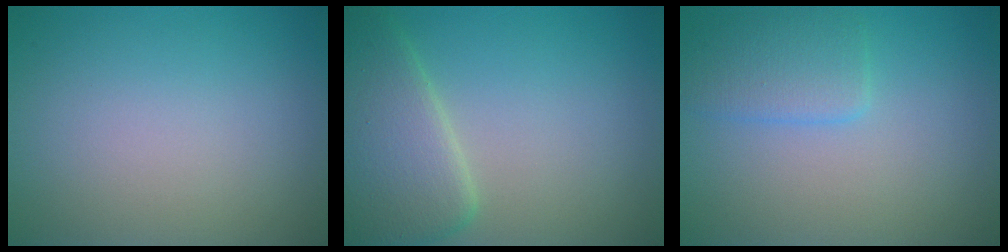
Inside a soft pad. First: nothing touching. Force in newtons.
{"total": 6.1, "press": 6.1, "slide": 0.3}
{"total": 2.8, "press": 2.8, "slide": 0.1}